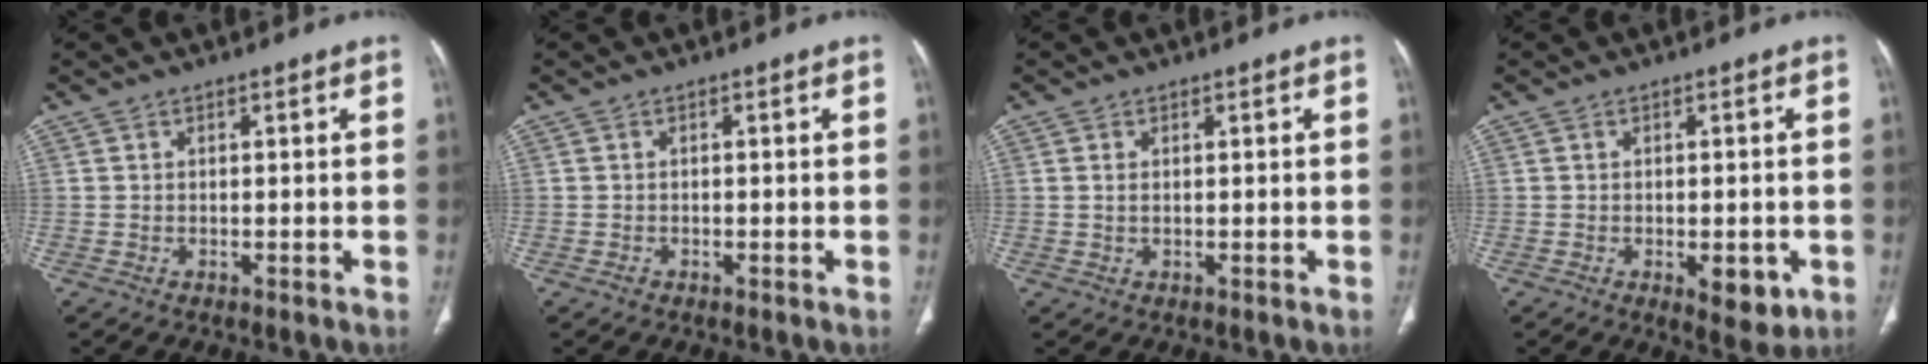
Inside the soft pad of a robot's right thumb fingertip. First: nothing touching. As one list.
[{"total": 0.6, "force": [-0.4, 0.5, 0.2], "torque": [-0.003, 0.002, -0.007]}, {"total": 0.9, "force": [0.2, 0.5, 0.7], "torque": [-0.019, 0.001, 0.008]}, {"total": 6.0, "force": [-1.9, 2.9, 5.0], "torque": [-0.052, -0.005, -0.015]}]